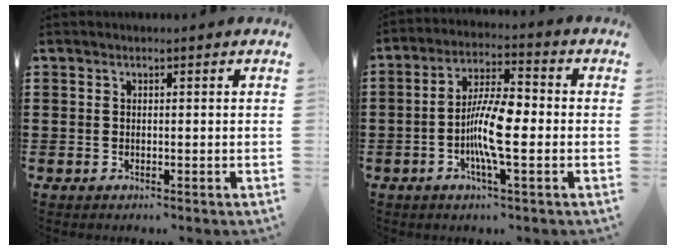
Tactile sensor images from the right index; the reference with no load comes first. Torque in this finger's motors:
{"motor_torque": [2.14, 0.00, 0.39, 0.21]}